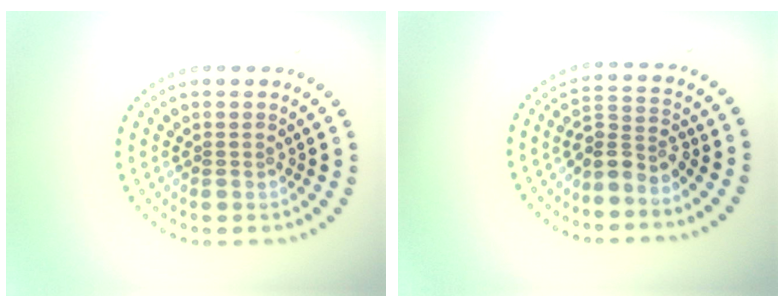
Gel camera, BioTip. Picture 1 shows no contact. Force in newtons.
{"total": 2.8, "press": 2.1, "slide": 1.9}